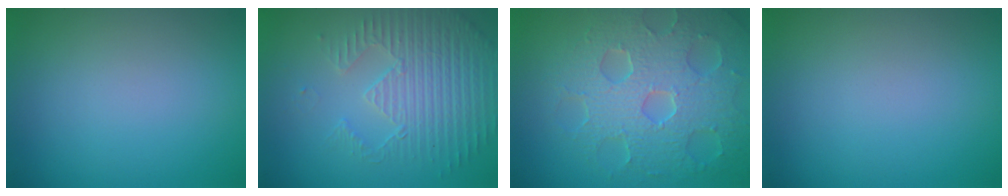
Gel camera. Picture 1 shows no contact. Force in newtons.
{"total": 3.9, "press": 3.8, "slide": 0.8}
{"total": 8.2, "press": 5.8, "slide": 5.8}
{"total": 0.0}